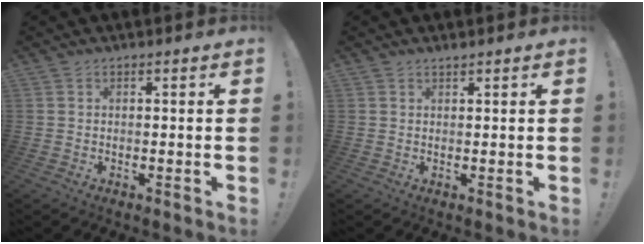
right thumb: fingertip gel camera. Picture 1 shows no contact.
{"total": 0.9, "force": [0.9, -0.2, 0.0], "torque": [0.006, -0.002, 0.016]}